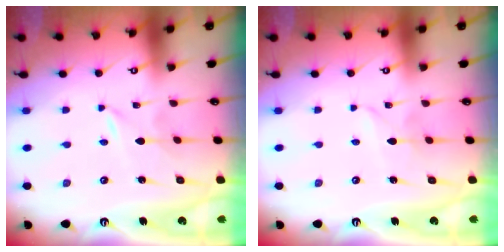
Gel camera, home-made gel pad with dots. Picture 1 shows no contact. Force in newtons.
{"total": 2.4, "press": 2.4, "slide": 0.3}